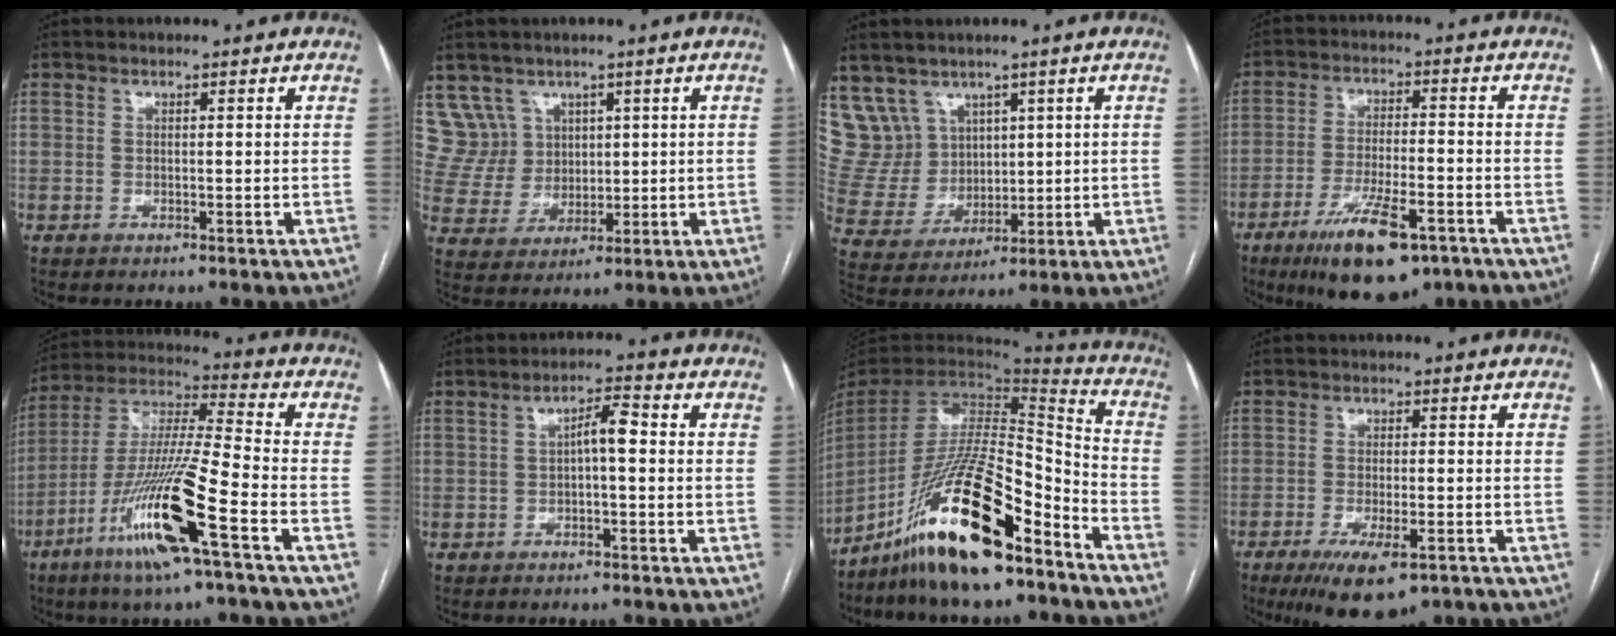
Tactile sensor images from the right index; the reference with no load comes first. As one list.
[{"total": 7.4, "force": [4.3, 6.0, -0.2], "torque": [0.000, 0.027, 0.098]}, {"total": 9.4, "force": [6.0, 7.2, 0.8], "torque": [-0.032, 0.040, 0.138]}, {"total": 12.8, "force": [-7.7, 3.4, 9.6], "torque": [-0.170, -0.018, -0.119]}, {"total": 17.5, "force": [-8.3, 0.0, 15.4], "torque": [-0.321, -0.029, -0.161]}, {"total": 3.7, "force": [-0.1, 0.9, 3.6], "torque": [-0.060, 0.015, -0.002]}, {"total": 20.7, "force": [-14.2, 3.6, 14.6], "torque": [-0.285, -0.014, -0.254]}, {"total": 9.3, "force": [-5.8, 2.8, 6.8], "torque": [-0.112, -0.018, -0.085]}]